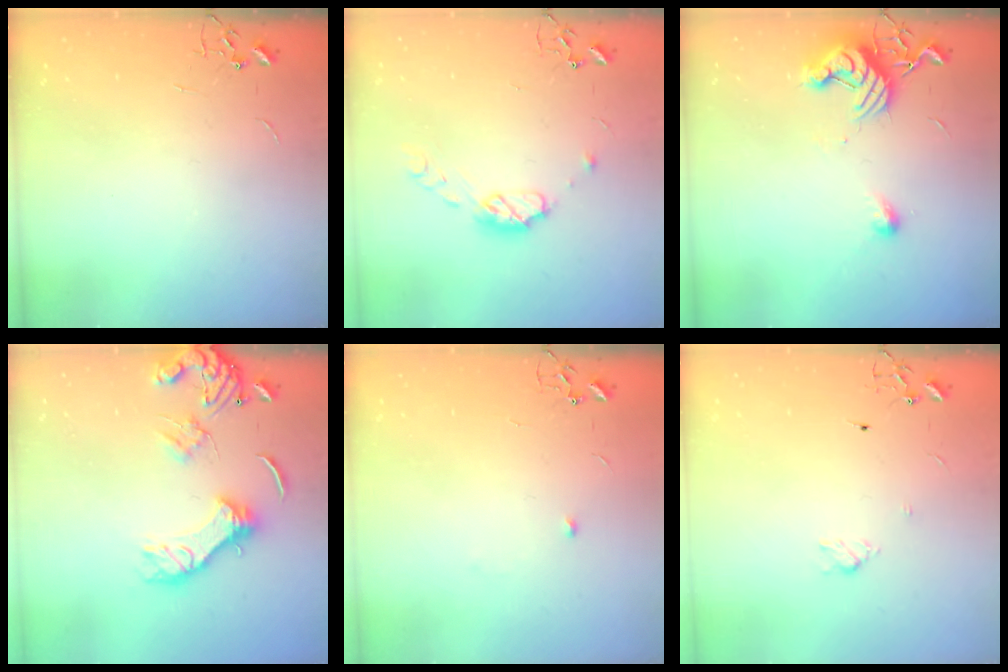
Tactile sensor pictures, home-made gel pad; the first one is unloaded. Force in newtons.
{"total": 8.4, "press": 8.3, "slide": 0.6}
{"total": 11.2, "press": 11.1, "slide": 1.4}
{"total": 13.2, "press": 13.1, "slide": 1.7}
{"total": 3.9, "press": 3.8, "slide": 0.8}
{"total": 4.4, "press": 4.4, "slide": 0.6}